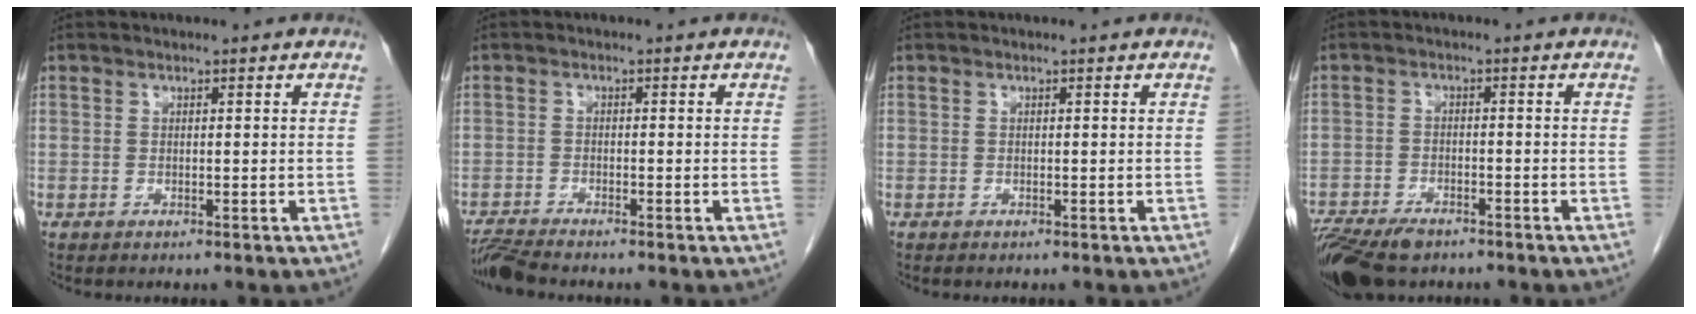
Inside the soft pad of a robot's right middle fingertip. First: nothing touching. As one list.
[{"total": 3.8, "force": [-3.5, -0.5, 1.2], "torque": [-0.025, -0.019, -0.068]}, {"total": 0.0}, {"total": 10.6, "force": [-7.9, 4.4, 5.4], "torque": [-0.108, -0.015, -0.131]}]